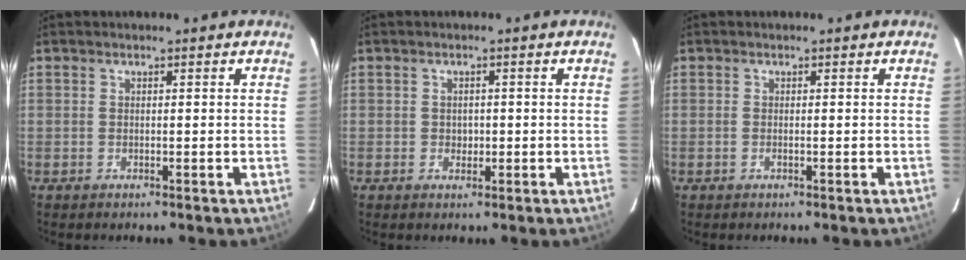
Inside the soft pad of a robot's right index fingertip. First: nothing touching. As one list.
[{"total": 1.6, "force": [-0.3, 1.6, 0.3], "torque": [-0.002, 0.001, -0.001]}, {"total": 0.6, "force": [-0.2, -0.1, 0.6], "torque": [-0.011, 0.001, -0.006]}]